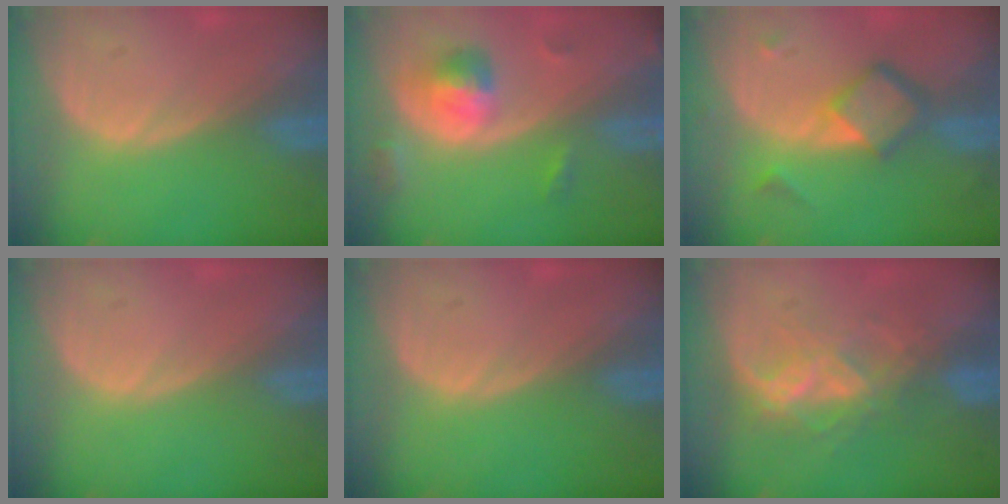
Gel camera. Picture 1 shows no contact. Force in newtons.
{"total": 5.3, "press": 5.1, "slide": 1.5}
{"total": 6.3, "press": 5.4, "slide": 3.4}
{"total": 0.0}
{"total": 0.0}
{"total": 6.8, "press": 5.9, "slide": 3.4}